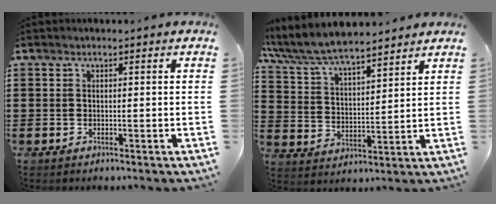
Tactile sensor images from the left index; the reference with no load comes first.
{"total": 7.0, "force": [6.5, 1.0, 2.5], "torque": [-0.075, -0.032, 0.114]}